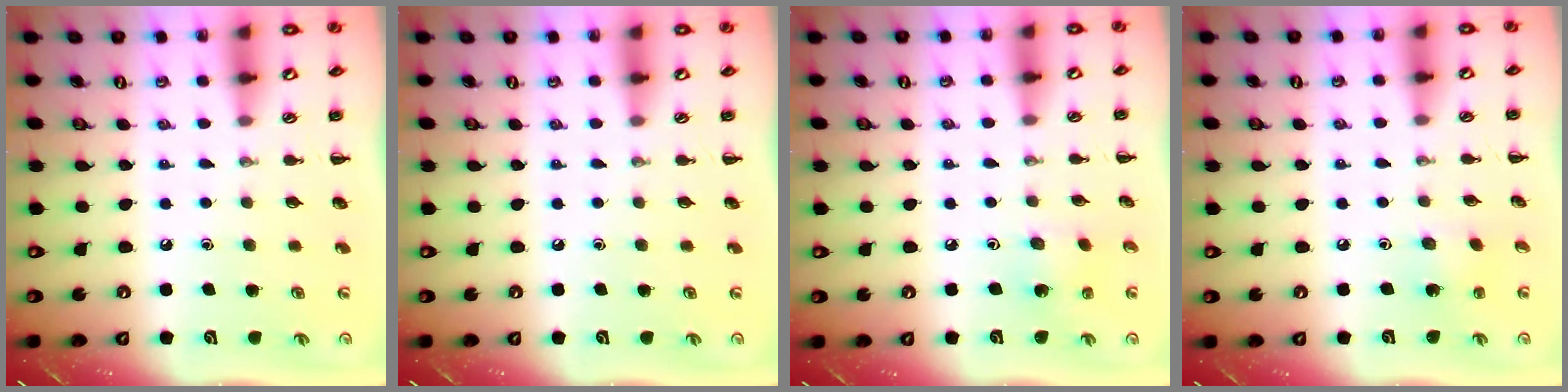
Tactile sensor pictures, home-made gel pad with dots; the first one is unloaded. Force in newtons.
{"total": 0.0}
{"total": 2.7, "press": 2.6, "slide": 0.7}
{"total": 1.6, "press": 1.5, "slide": 0.6}